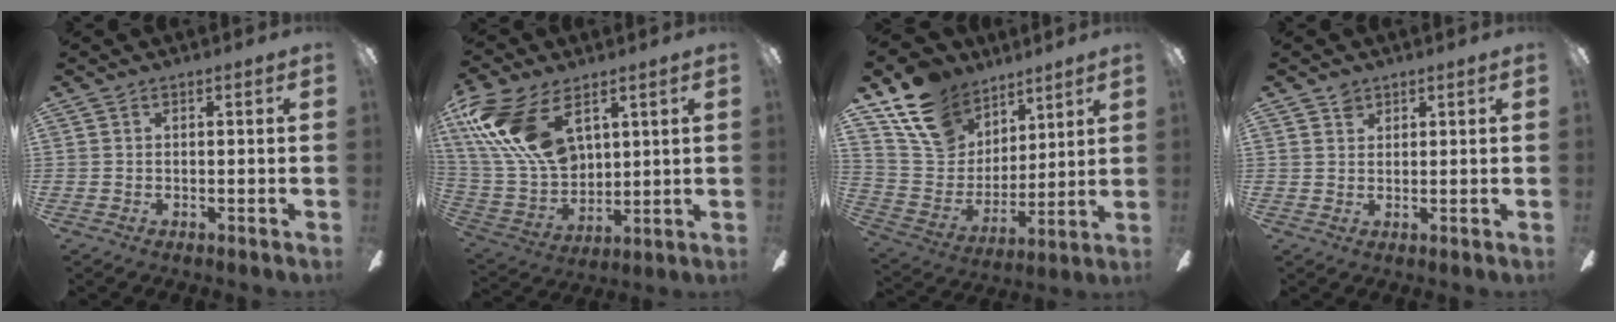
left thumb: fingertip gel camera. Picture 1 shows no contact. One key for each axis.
{"total": 20.6, "fx": 9.4, "fy": 12.2, "fz": 13.6, "tx": -0.303, "ty": -0.027, "tz": 0.168}
{"total": 17.3, "fx": 11.6, "fy": 11.6, "fz": 5.4, "tx": -0.115, "ty": -0.066, "tz": 0.225}
{"total": 2.6, "fx": 1.8, "fy": 1.8, "fz": 0.5, "tx": -0.004, "ty": -0.003, "tz": 0.034}